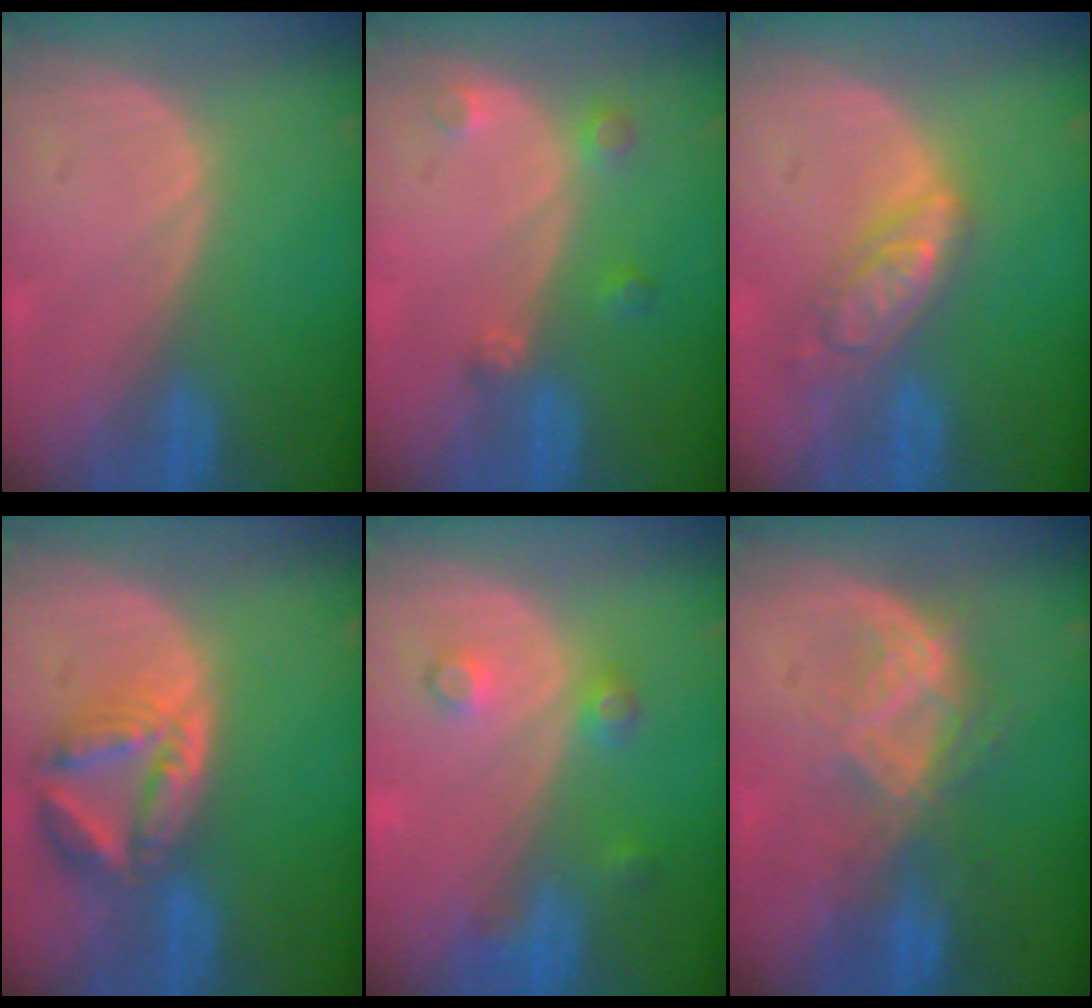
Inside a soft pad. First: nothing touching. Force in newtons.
{"total": 2.7, "press": 2.6, "slide": 0.5}
{"total": 6.2, "press": 5.5, "slide": 2.8}
{"total": 8.0, "press": 7.0, "slide": 3.8}
{"total": 3.7, "press": 3.4, "slide": 1.5}
{"total": 6.9, "press": 6.5, "slide": 2.2}